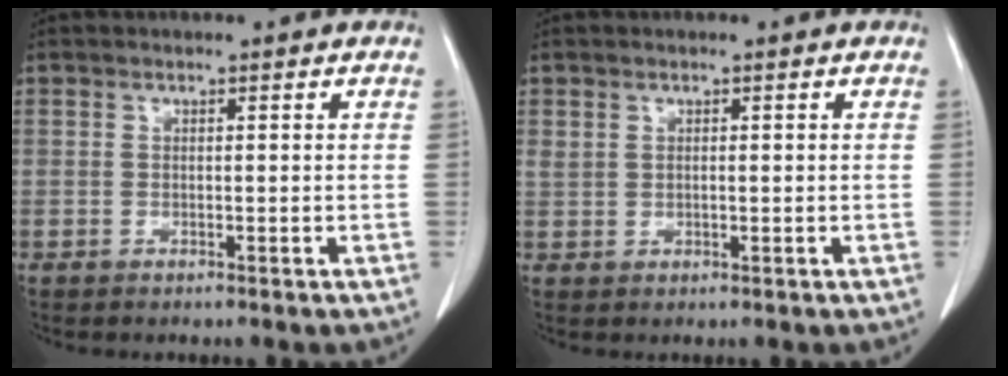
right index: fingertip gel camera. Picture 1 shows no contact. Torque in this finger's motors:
{"motor_torque": [0.11, 0.06, 0.02, 0.00]}